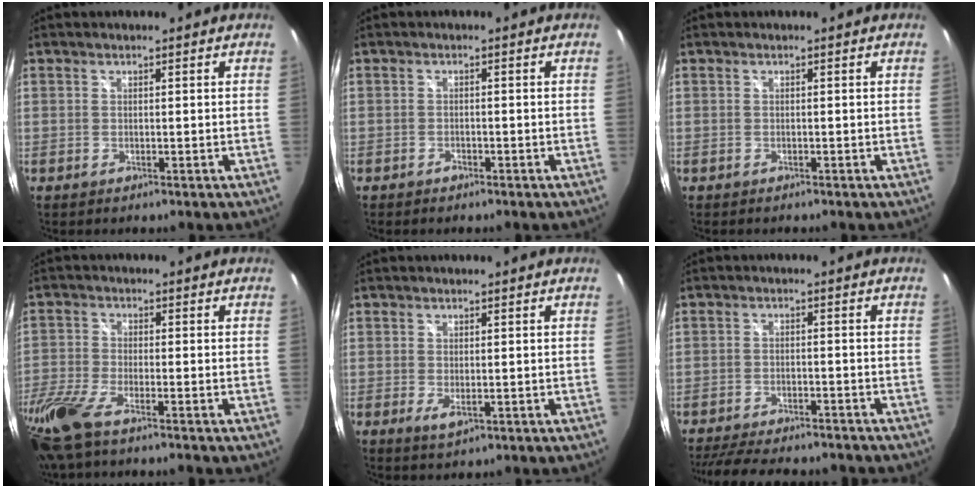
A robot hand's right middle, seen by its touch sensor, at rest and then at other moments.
{"total": 1.2, "force": [-1.0, 0.6, 0.2], "torque": [-0.007, 0.000, -0.018]}
{"total": 0.5, "force": [-0.5, 0.2, 0.1], "torque": [-0.002, -0.002, -0.009]}
{"total": 11.9, "force": [-8.5, 2.6, 7.9], "torque": [-0.192, -0.045, -0.171]}
{"total": 2.4, "force": [-0.6, 1.0, 2.1], "torque": [-0.038, -0.008, -0.007]}
{"total": 14.2, "force": [-12.4, 3.3, 6.3], "torque": [-0.131, -0.026, -0.182]}